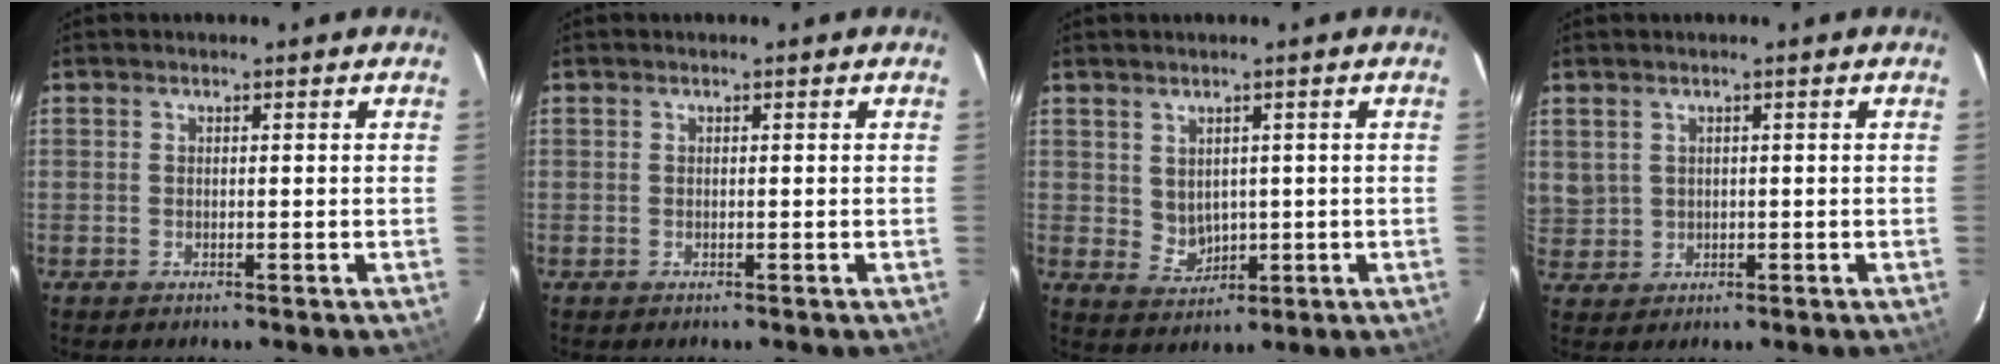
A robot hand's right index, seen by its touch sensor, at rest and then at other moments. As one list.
[{"total": 0.0}, {"total": 4.1, "force": [0.9, 3.5, 1.8], "torque": [-0.032, 0.002, 0.032]}, {"total": 4.3, "force": [1.2, 3.9, 1.2], "torque": [-0.023, 0.009, 0.037]}]